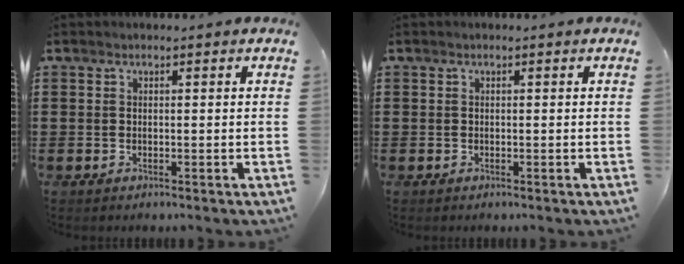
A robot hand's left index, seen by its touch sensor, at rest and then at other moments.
{"total": 0.0}